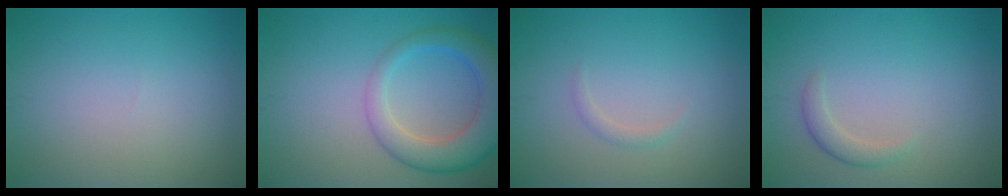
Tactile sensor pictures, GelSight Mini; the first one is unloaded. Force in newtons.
{"total": 6.4, "press": 6.4, "slide": 0.3}
{"total": 0.8, "press": 0.8, "slide": 0.1}
{"total": 1.5, "press": 1.5, "slide": 0.1}